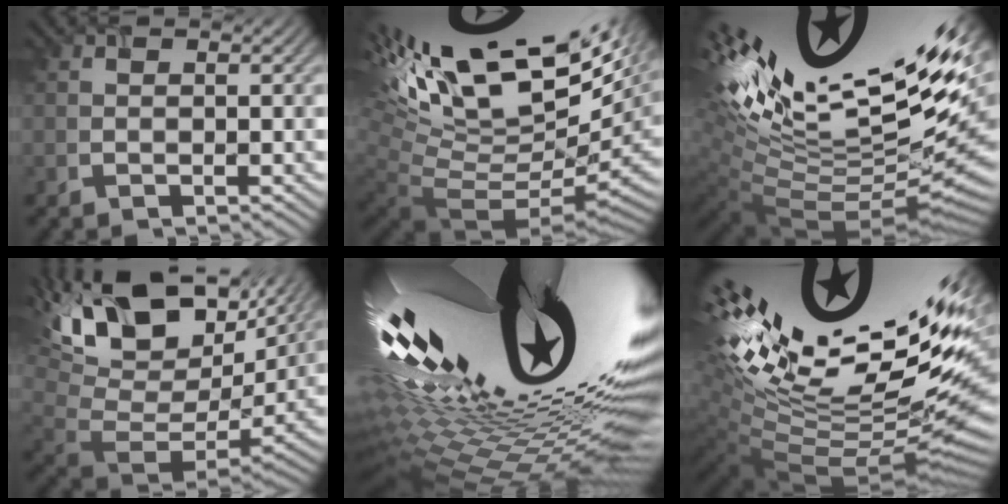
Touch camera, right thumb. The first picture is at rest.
{"total": 17.3, "force": [6.9, 7.1, 14.2], "torque": [-0.219, 0.026, 0.162]}
{"total": 18.7, "force": [6.3, 7.2, 16.1], "torque": [-0.254, 0.011, 0.152]}
{"total": 18.4, "force": [8.1, 10.0, 13.2], "torque": [-0.239, 0.012, 0.157]}
{"total": 22.1, "force": [4.6, 8.5, 19.8], "torque": [-0.317, -0.030, 0.084]}
{"total": 19.8, "force": [6.8, 8.0, 16.9], "torque": [-0.268, 0.018, 0.154]}